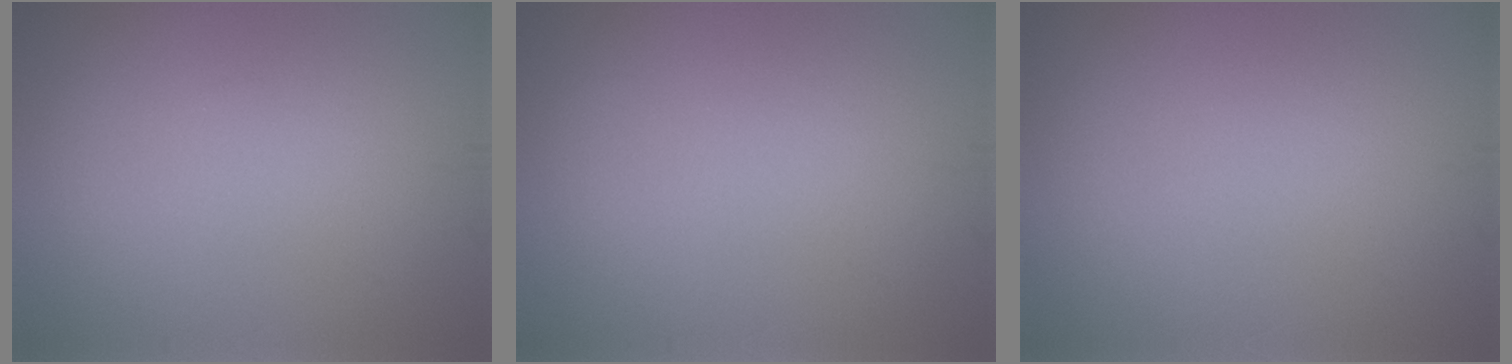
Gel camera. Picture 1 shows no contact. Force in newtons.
{"total": 0.0}
{"total": 0.0}